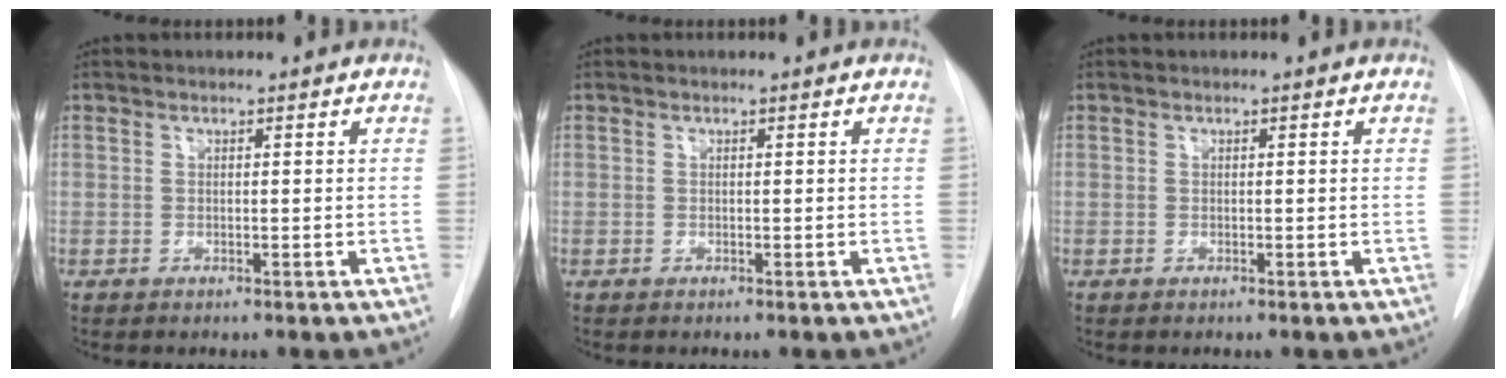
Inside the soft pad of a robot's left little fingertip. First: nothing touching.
{"total": 0.0}
{"total": 0.0}